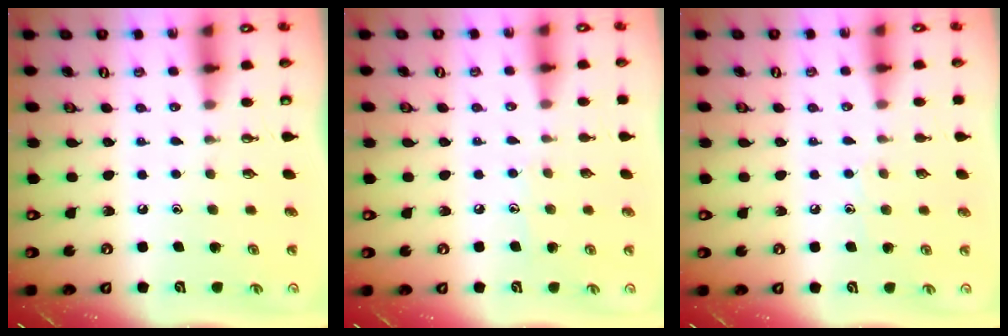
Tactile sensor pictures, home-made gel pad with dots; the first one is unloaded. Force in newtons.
{"total": 5.0, "press": 5.0, "slide": 0.6}
{"total": 6.2, "press": 6.1, "slide": 0.7}